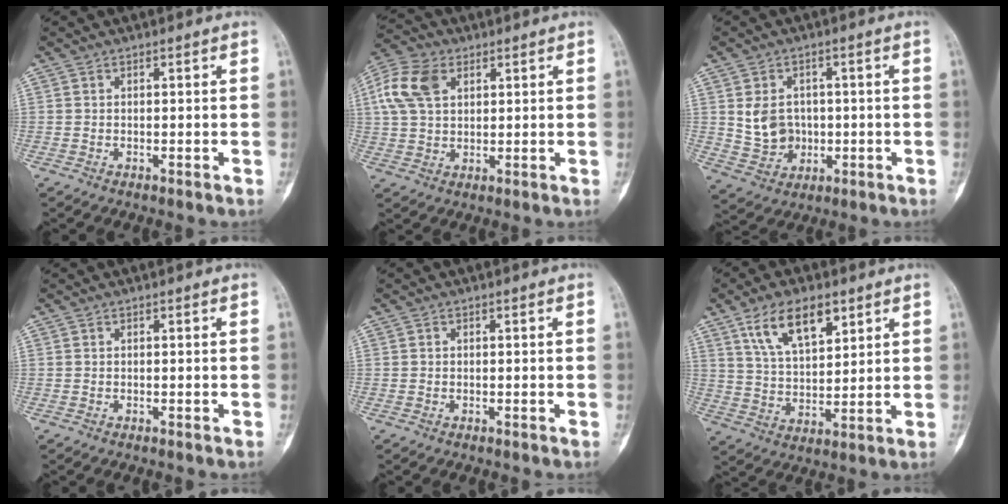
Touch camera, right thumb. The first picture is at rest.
{"total": 10.4, "force": [3.6, 7.0, 6.8], "torque": [-0.134, 0.010, 0.064]}
{"total": 7.5, "force": [0.4, 6.4, 3.9], "torque": [-0.037, -0.001, 0.019]}
{"total": 0.0}
{"total": 0.0}
{"total": 11.9, "force": [6.6, 5.7, 8.1], "torque": [-0.129, -0.025, 0.129]}